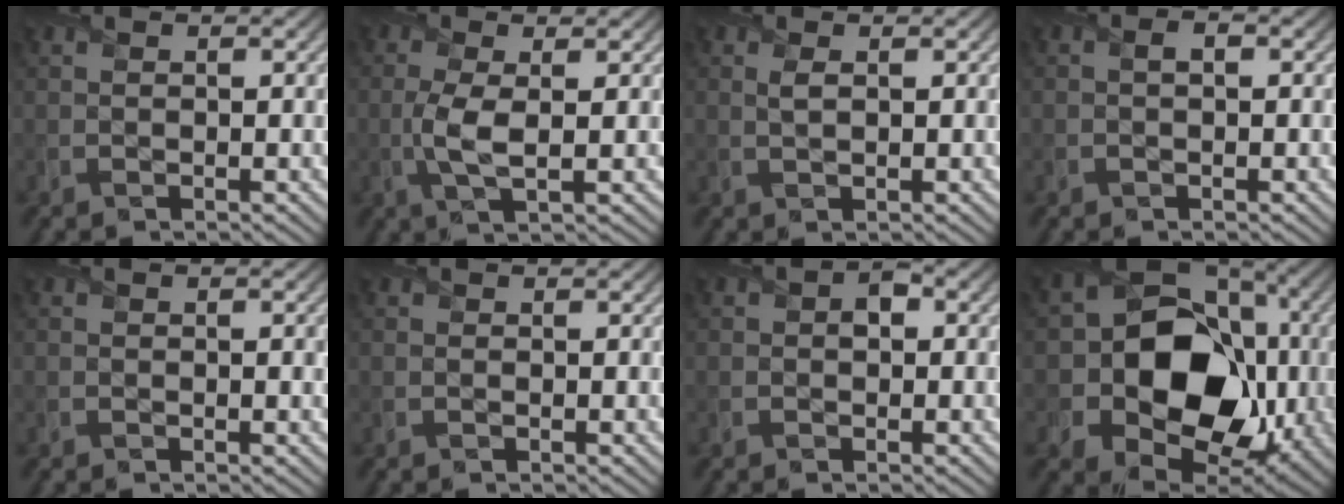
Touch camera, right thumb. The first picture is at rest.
{"total": 4.1, "force": [-0.2, 1.3, 3.9], "torque": [-0.099, 0.000, -0.008]}
{"total": 1.3, "force": [0.6, 0.4, 1.1], "torque": [-0.030, 0.001, 0.012]}
{"total": 0.8, "force": [0.0, 0.4, 0.7], "torque": [-0.012, 0.005, -0.004]}
{"total": 0.9, "force": [0.0, 0.5, 0.8], "torque": [-0.007, -0.002, -0.001]}
{"total": 0.0}
{"total": 1.6, "force": [0.0, 1.2, 1.0], "torque": [-0.015, 0.001, -0.008]}
{"total": 16.2, "force": [-1.2, 12.6, 10.1], "torque": [-0.169, -0.022, -0.025]}